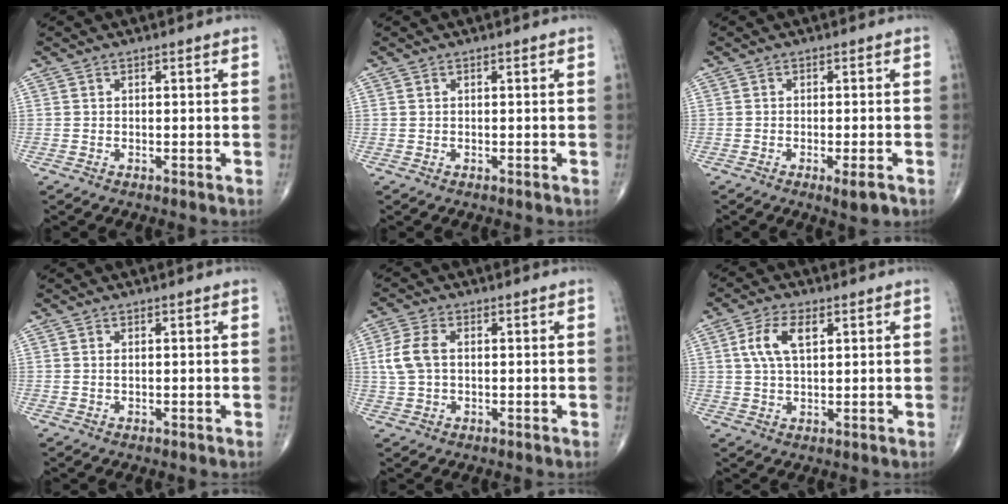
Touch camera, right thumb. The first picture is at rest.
{"total": 0.0}
{"total": 3.0, "force": [-1.6, 0.6, 2.4], "torque": [-0.034, 0.000, -0.022]}
{"total": 0.5, "force": [0.2, 0.2, 0.4], "torque": [-0.010, 0.001, 0.005]}
{"total": 5.9, "force": [0.6, 3.6, 4.6], "torque": [-0.109, 0.011, 0.011]}
{"total": 6.9, "force": [2.2, 3.3, 5.6], "torque": [-0.118, 0.004, 0.044]}